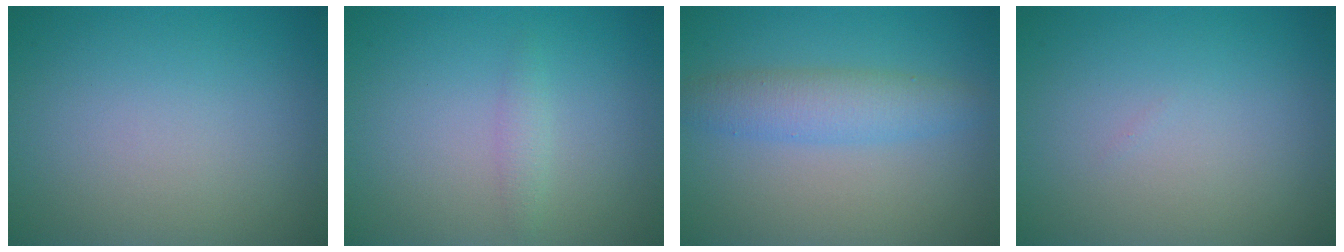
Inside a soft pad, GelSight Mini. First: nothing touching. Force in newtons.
{"total": 1.0, "press": 1.0, "slide": 0.0}
{"total": 3.4, "press": 3.4, "slide": 0.1}
{"total": 0.0}